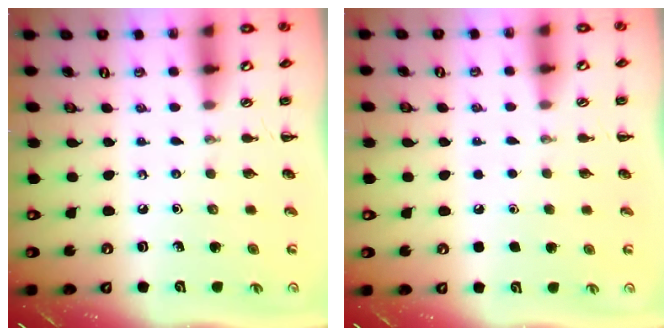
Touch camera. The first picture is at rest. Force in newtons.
{"total": 1.7, "press": 1.7, "slide": 0.1}